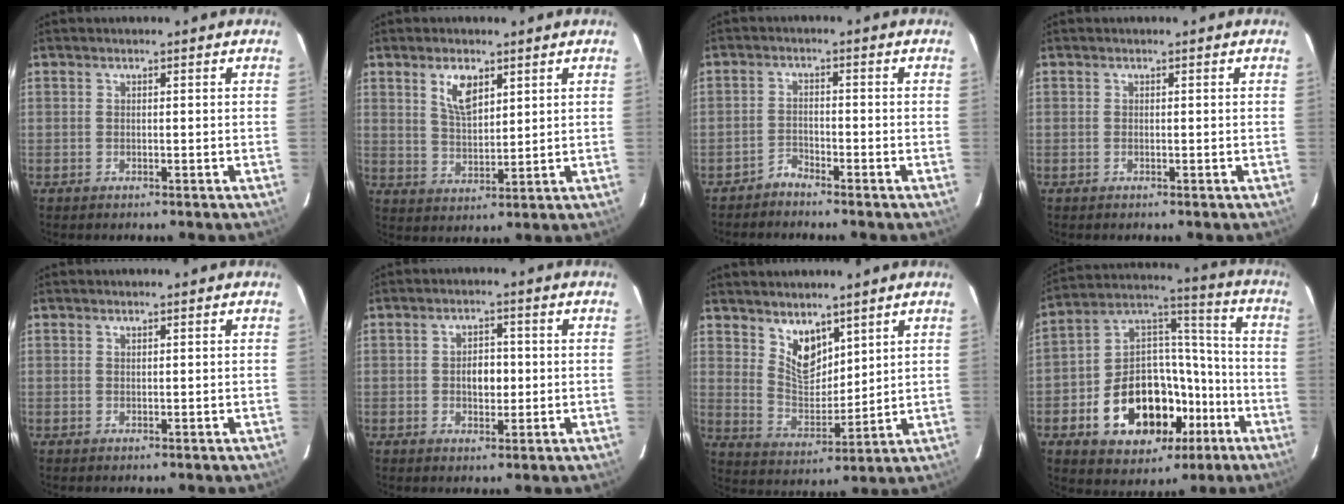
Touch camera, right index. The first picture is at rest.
{"total": 6.4, "force": [3.4, 2.9, 4.5], "torque": [-0.080, 0.003, 0.068]}
{"total": 2.3, "force": [-2.2, 0.5, 0.0], "torque": [-0.001, 0.003, -0.045]}
{"total": 0.0}
{"total": 0.0}
{"total": 4.2, "force": [-0.2, 2.7, 3.2], "torque": [-0.053, 0.007, 0.000]}
{"total": 7.9, "force": [5.5, 4.2, 3.8], "torque": [-0.058, -0.003, 0.111]}
{"total": 22.1, "force": [-9.0, 14.6, 13.9], "torque": [-0.277, 0.043, -0.117]}